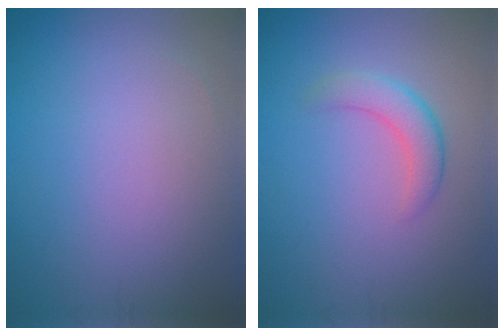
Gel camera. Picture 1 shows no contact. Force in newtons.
{"total": 2.6, "press": 2.6, "slide": 0.1}